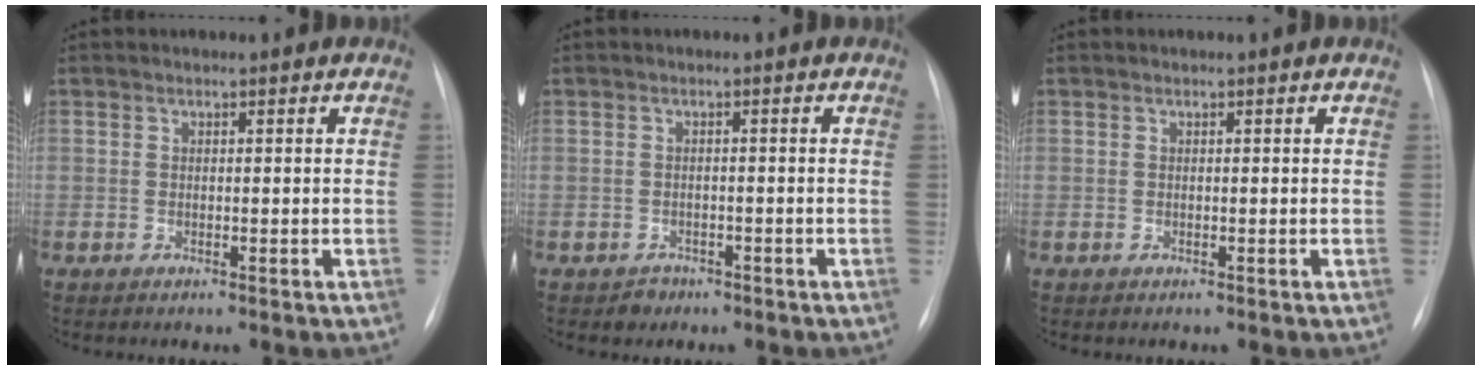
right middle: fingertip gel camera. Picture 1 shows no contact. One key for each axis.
{"total": 1.7, "fx": -1.1, "fy": 1.2, "fz": 0.0, "tx": 0.000, "ty": 0.005, "tz": -0.017}
{"total": 0.0}